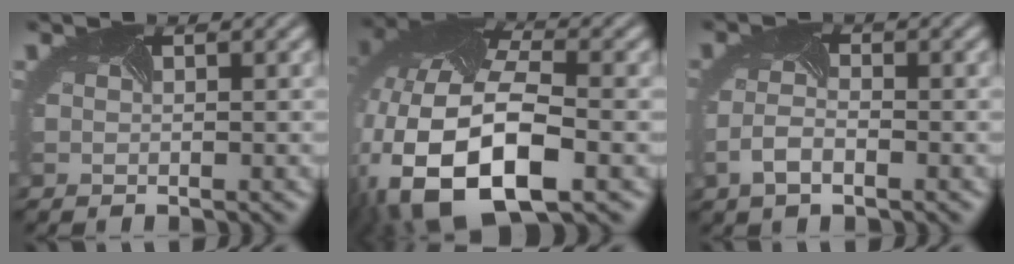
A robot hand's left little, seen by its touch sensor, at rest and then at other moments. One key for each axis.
{"total": 16.1, "fx": -4.6, "fy": 9.2, "fz": 12.4, "tx": -0.258, "ty": -0.030, "tz": -0.070}
{"total": 2.5, "fx": -1.3, "fy": 1.1, "fz": 1.8, "tx": -0.044, "ty": -0.007, "tz": -0.027}